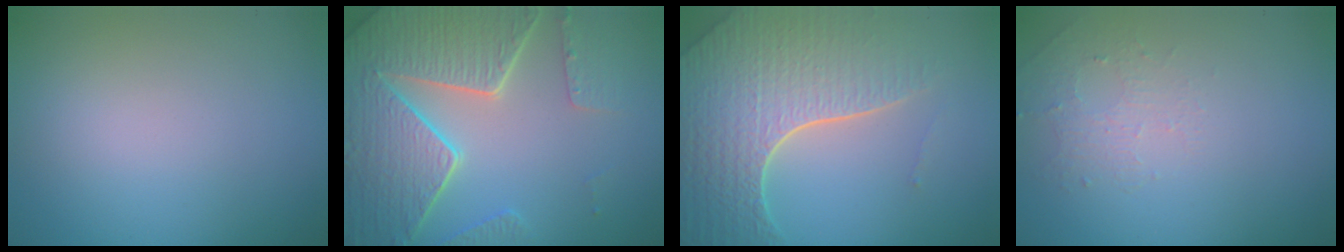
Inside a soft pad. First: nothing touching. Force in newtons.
{"total": 8.2, "press": 5.9, "slide": 5.7}
{"total": 8.4, "press": 5.8, "slide": 6.0}
{"total": 1.3, "press": 0.7, "slide": 1.2}